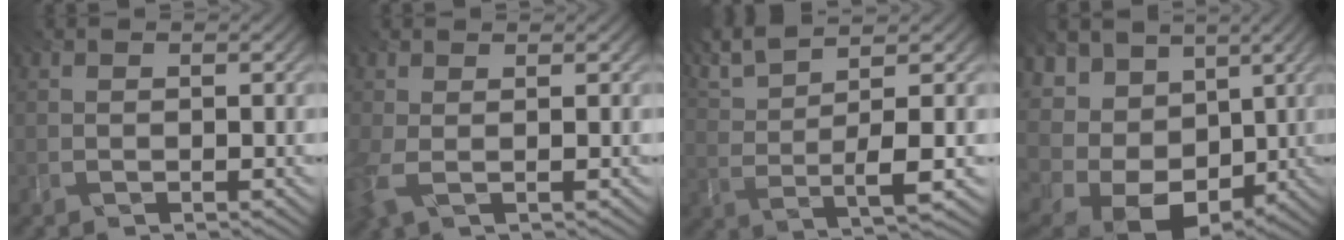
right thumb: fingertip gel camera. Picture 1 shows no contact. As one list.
[{"total": 3.4, "force": [0.7, 1.4, 3.0], "torque": [-0.079, 0.013, 0.008]}, {"total": 7.2, "force": [3.7, 1.2, 6.1], "torque": [-0.113, 0.014, 0.069]}, {"total": 16.1, "force": [-1.6, 11.7, 10.9], "torque": [-0.231, -0.026, 0.005]}]